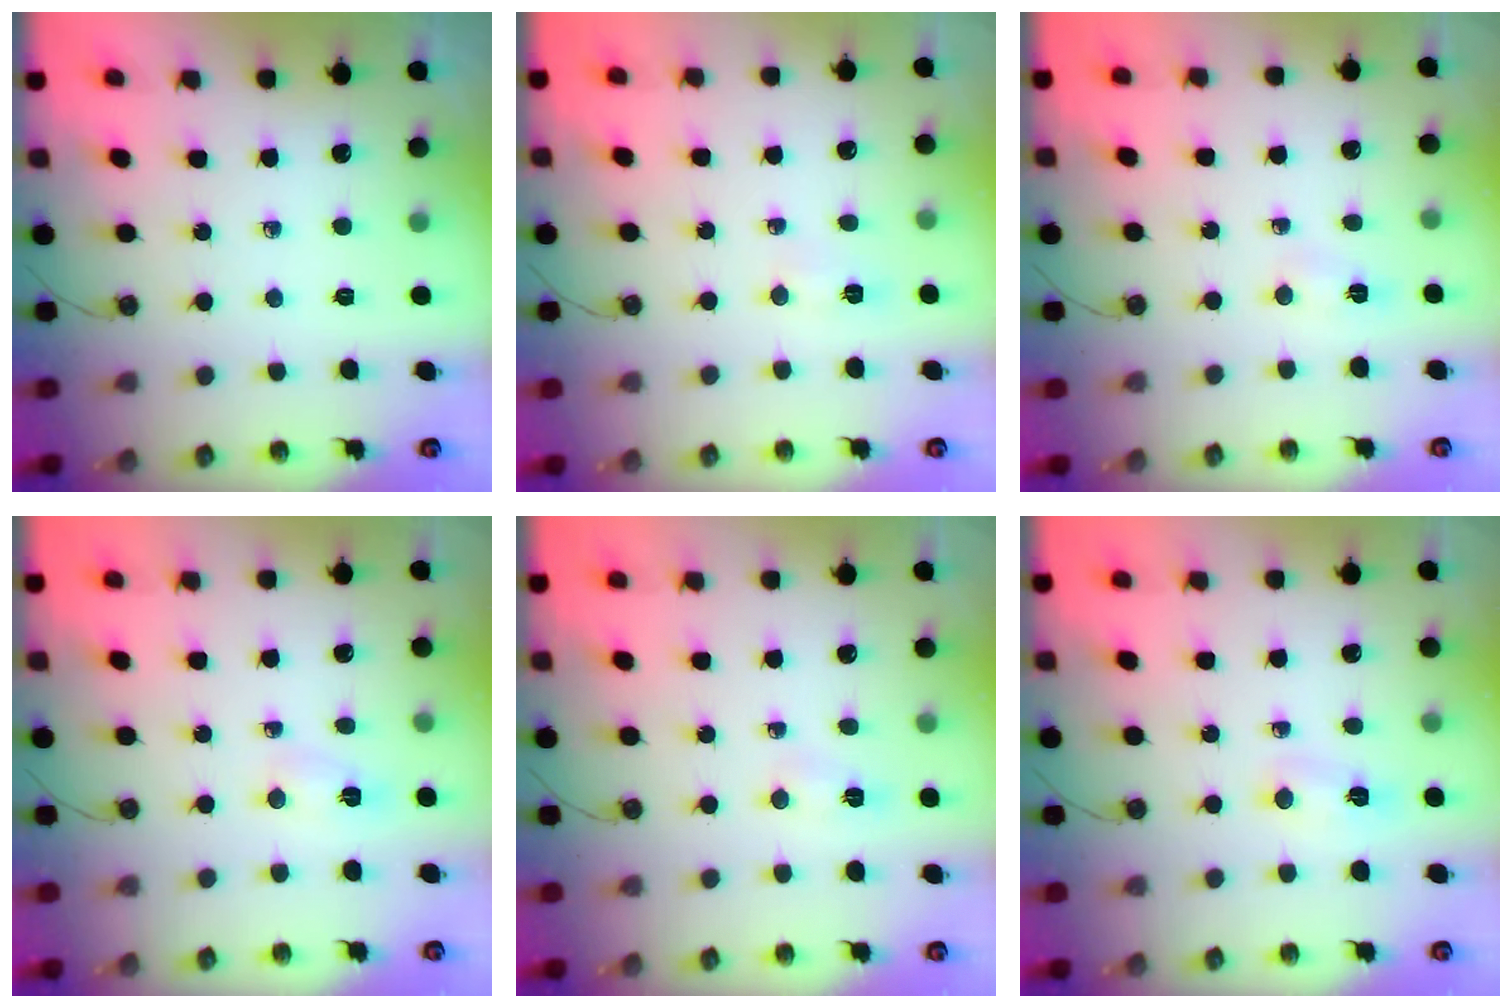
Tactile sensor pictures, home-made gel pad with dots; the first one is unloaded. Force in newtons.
{"total": 2.9, "press": 2.7, "slide": 1.0}
{"total": 2.5, "press": 2.5, "slide": 0.3}
{"total": 2.2, "press": 2.2, "slide": 0.2}
{"total": 2.5, "press": 2.5, "slide": 0.3}
{"total": 4.1, "press": 3.9, "slide": 1.3}